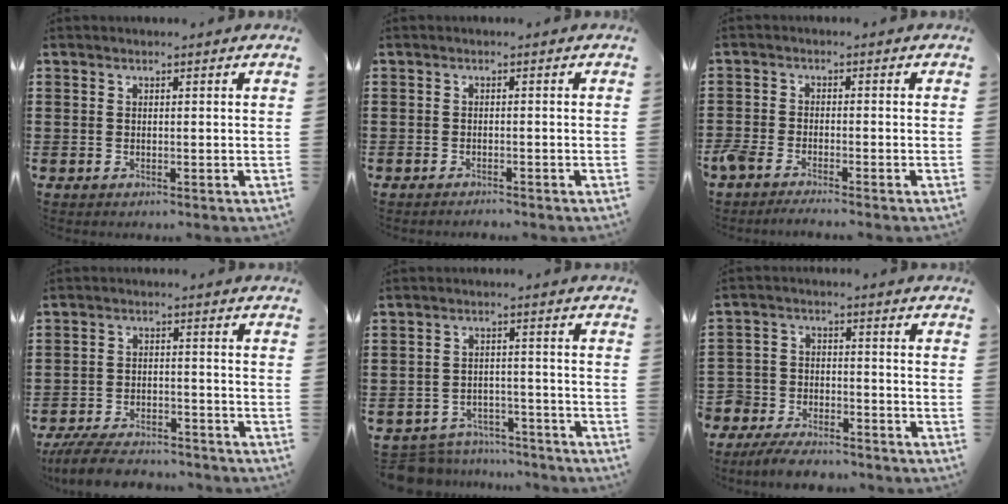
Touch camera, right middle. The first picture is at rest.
{"total": 0.9, "force": [-0.9, 0.0, 0.0], "torque": [-0.002, 0.001, -0.020]}
{"total": 2.7, "force": [-2.6, 0.3, 0.8], "torque": [-0.038, -0.005, -0.060]}
{"total": 6.0, "force": [-5.6, 1.0, 1.7], "torque": [-0.036, 0.005, -0.109]}
{"total": 5.5, "force": [-5.4, 0.8, 0.2], "torque": [-0.010, 0.010, -0.109]}
{"total": 5.5, "force": [-5.3, 1.4, 0.1], "torque": [-0.009, 0.013, -0.110]}